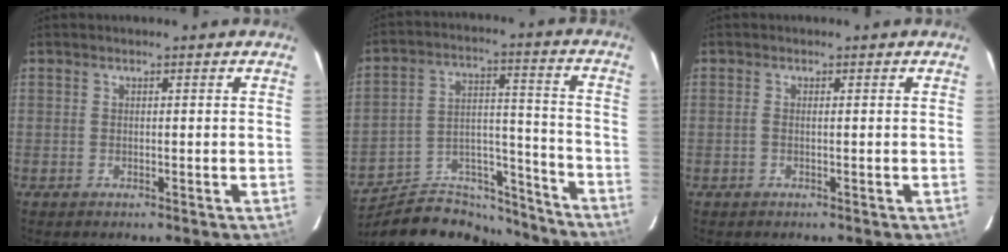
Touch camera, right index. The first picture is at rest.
{"total": 19.9, "force": [-17.9, 7.0, 5.1], "torque": [-0.085, 0.053, -0.262]}
{"total": 0.6, "force": [-0.1, -0.1, 0.6], "torque": [-0.012, 0.002, -0.005]}